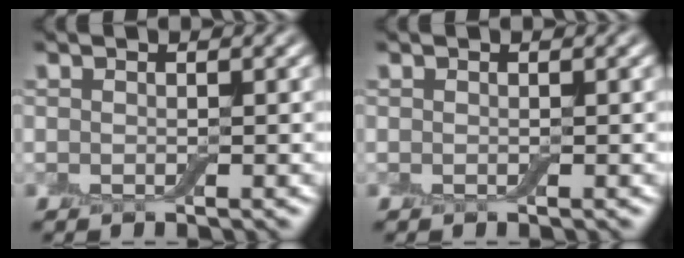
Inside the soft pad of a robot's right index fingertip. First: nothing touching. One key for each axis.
{"total": 0.0}